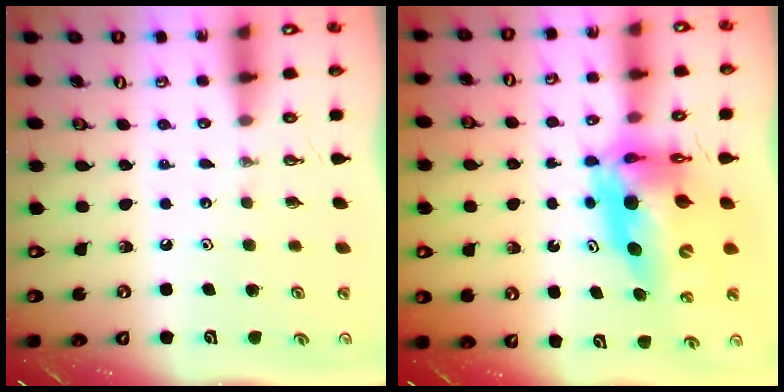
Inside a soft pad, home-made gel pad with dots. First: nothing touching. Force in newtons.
{"total": 15.1, "press": 15.1, "slide": 1.4}